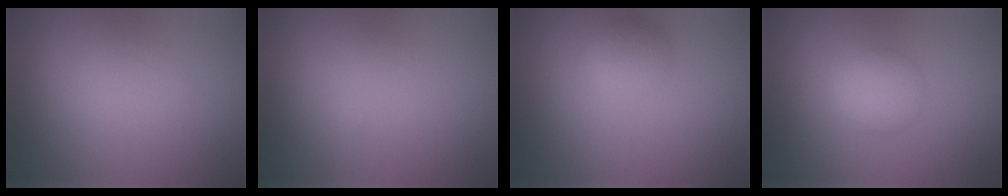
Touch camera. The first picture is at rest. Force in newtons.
{"total": 0.0}
{"total": 1.9, "press": 1.9, "slide": 0.1}
{"total": 2.5, "press": 2.5, "slide": 0.1}